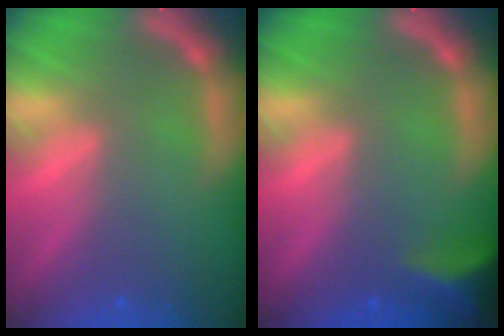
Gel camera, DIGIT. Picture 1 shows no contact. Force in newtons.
{"total": 4.5}